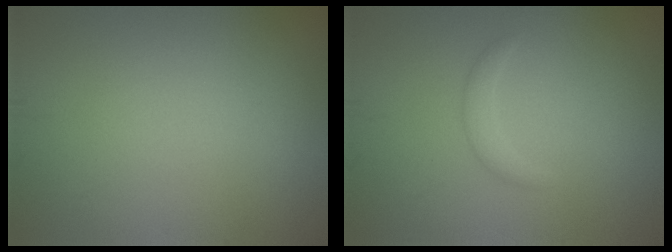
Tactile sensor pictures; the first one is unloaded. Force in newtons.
{"total": 1.2, "press": 1.2, "slide": 0.1}